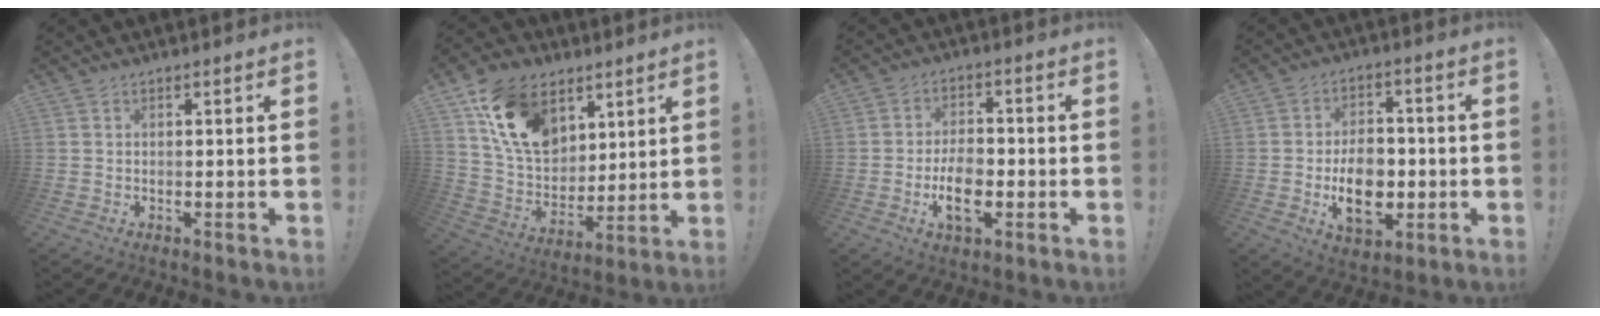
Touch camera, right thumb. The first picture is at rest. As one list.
[{"total": 18.7, "force": [9.5, 12.8, 9.9], "torque": [-0.172, -0.036, 0.182]}, {"total": 10.3, "force": [-3.1, 7.9, 5.9], "torque": [-0.096, 0.019, -0.051]}, {"total": 13.1, "force": [-2.7, 9.9, 8.1], "torque": [-0.119, 0.015, -0.042]}]